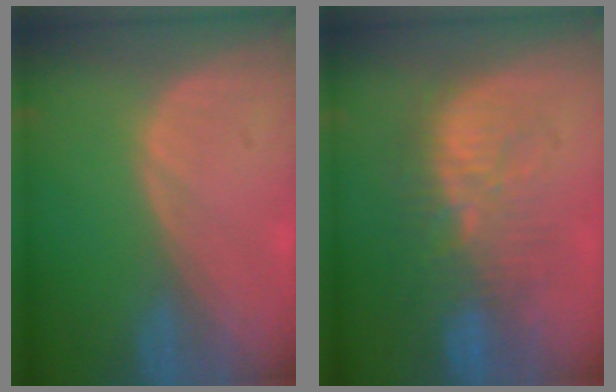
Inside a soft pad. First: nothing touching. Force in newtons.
{"total": 10.0, "press": 9.5, "slide": 3.0}